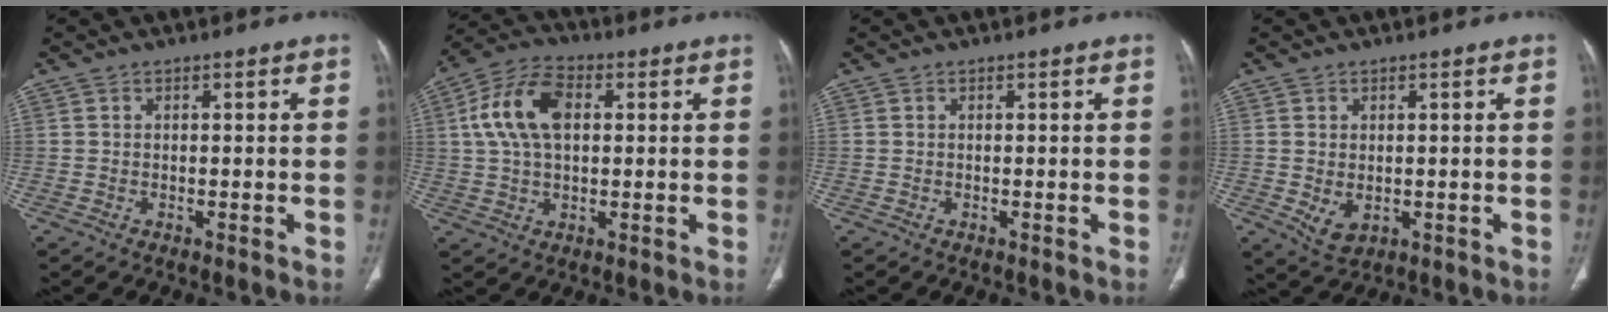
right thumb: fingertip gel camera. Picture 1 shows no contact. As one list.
[{"total": 12.0, "force": [2.4, 7.2, 9.4], "torque": [-0.183, 0.020, 0.040]}, {"total": 0.0}, {"total": 4.2, "force": [-0.4, 2.9, 3.0], "torque": [-0.050, -0.009, 0.009]}]